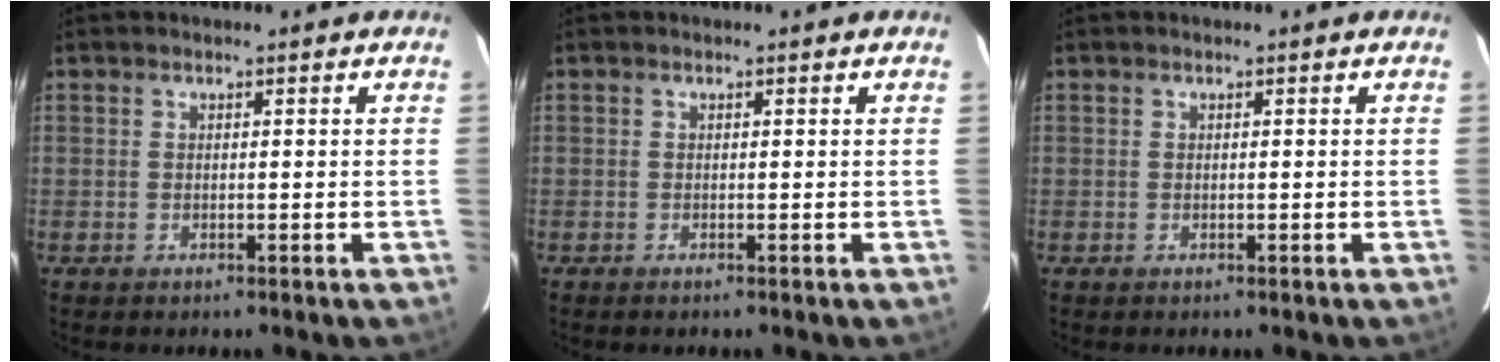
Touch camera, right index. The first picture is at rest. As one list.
[{"total": 0.0}, {"total": 0.0}]